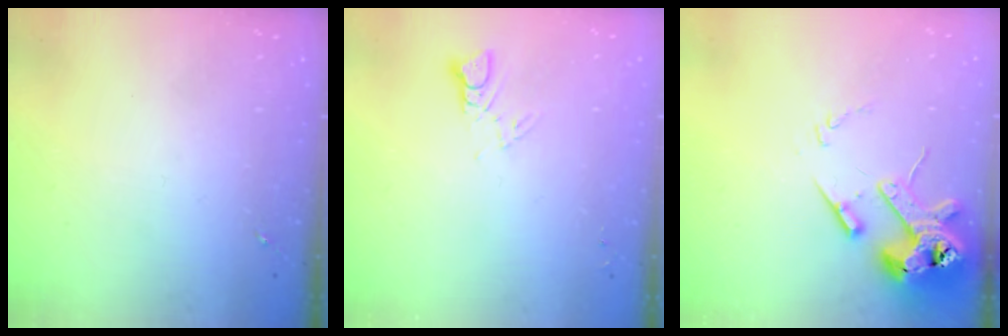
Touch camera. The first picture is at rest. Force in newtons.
{"total": 3.2, "press": 3.2, "slide": 0.0}
{"total": 14.6, "press": 14.5, "slide": 2.0}